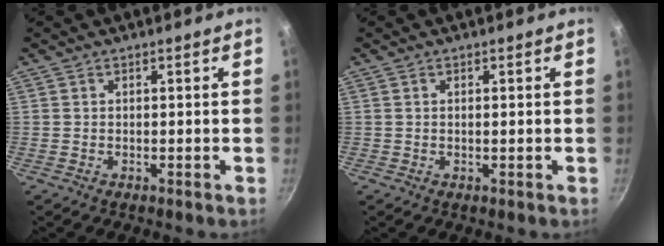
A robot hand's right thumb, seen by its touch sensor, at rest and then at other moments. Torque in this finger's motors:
{"motor_torque": [-0.10, -0.23, -0.54, 0.13, 0.02]}